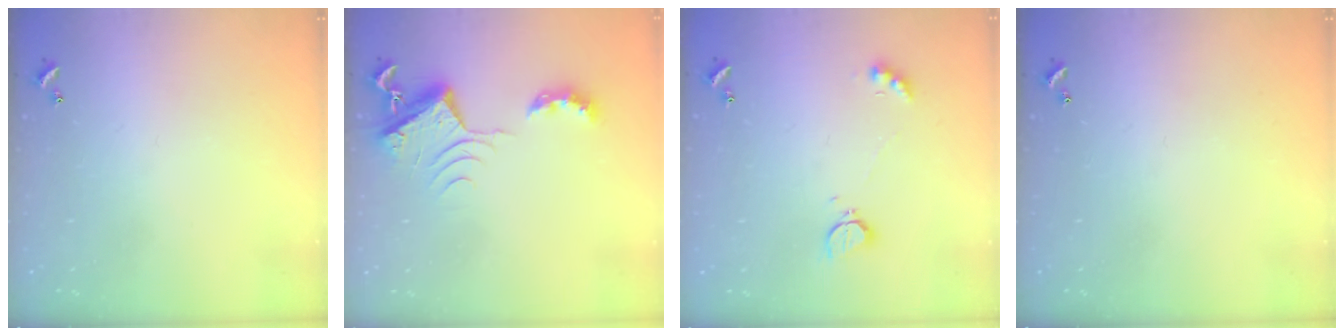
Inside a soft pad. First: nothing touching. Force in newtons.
{"total": 7.2, "press": 7.2, "slide": 1.0}
{"total": 4.2, "press": 4.1, "slide": 0.8}
{"total": 0.0}